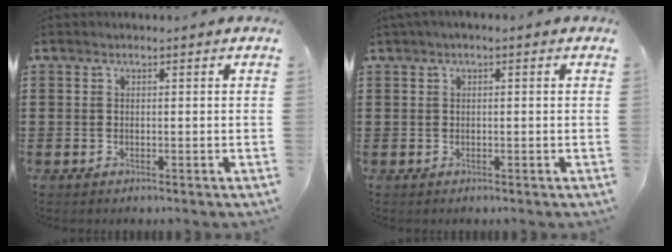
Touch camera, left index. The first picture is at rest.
{"total": 0.9, "force": [0.1, 0.1, 0.9], "torque": [-0.016, -0.001, 0.002]}